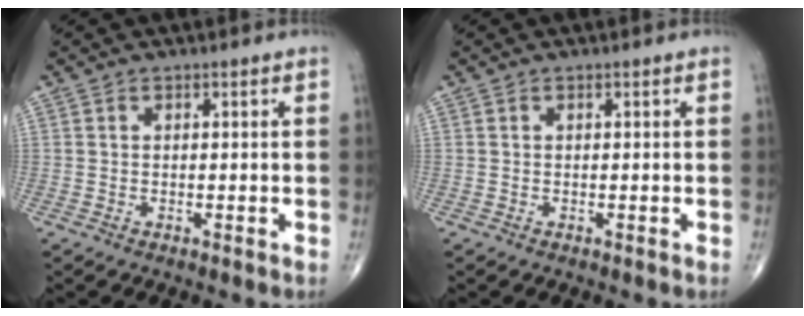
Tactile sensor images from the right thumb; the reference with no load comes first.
{"total": 0.0}